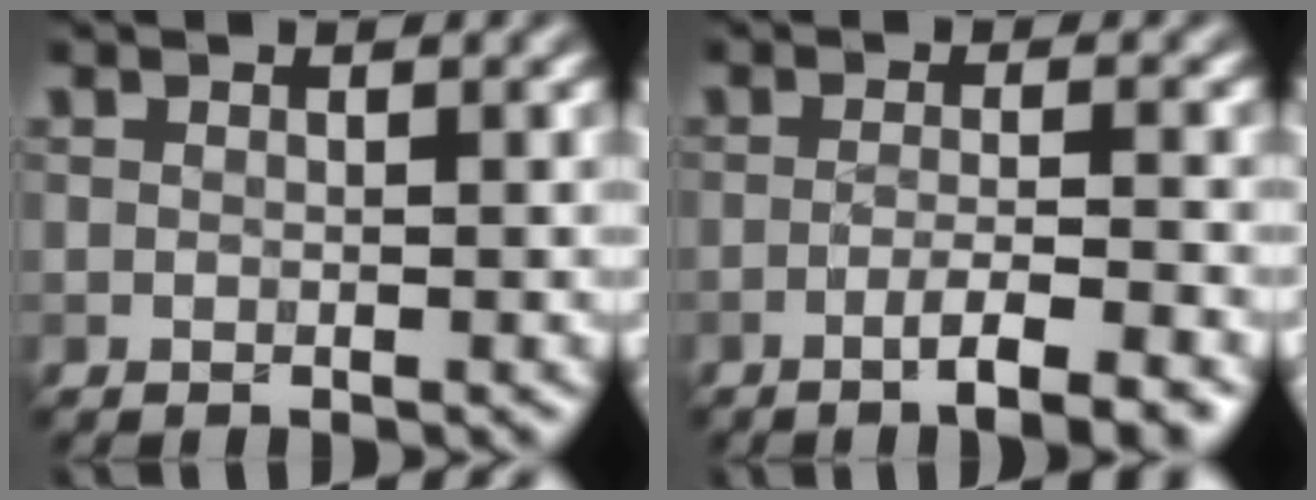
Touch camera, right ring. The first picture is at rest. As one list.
[{"total": 4.1, "force": [-2.4, 0.6, 3.3], "torque": [-0.048, 0.007, -0.047]}]